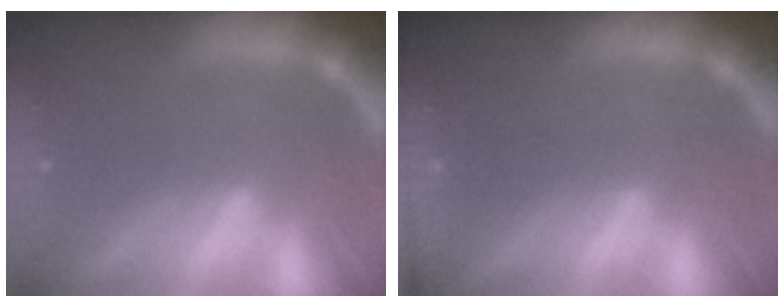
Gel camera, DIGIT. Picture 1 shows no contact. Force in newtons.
{"total": 6.0}